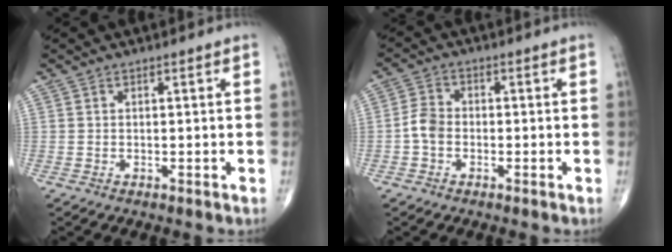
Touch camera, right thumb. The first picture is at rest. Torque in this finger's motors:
{"motor_torque": [0.50, 0.93, 0.31, -0.17, 0.02]}